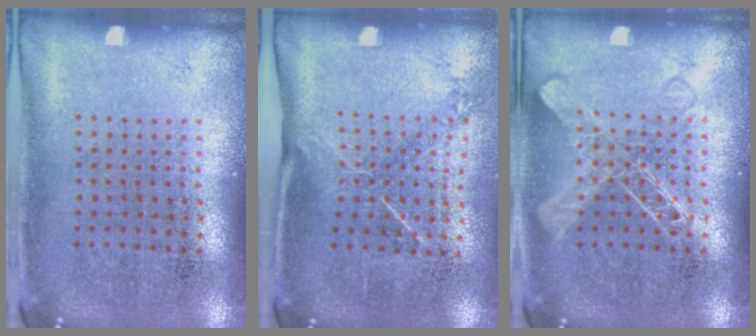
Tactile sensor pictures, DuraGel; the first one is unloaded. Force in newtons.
{"total": 1.5, "press": 1.0, "slide": 1.0}
{"total": 2.1, "press": 2.1, "slide": 0.5}